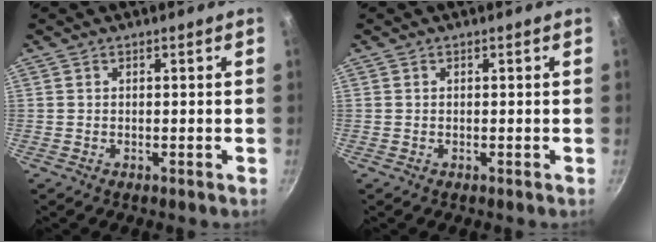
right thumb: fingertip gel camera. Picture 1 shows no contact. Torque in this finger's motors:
{"motor_torque": [0.13, 0.12, -0.08, 0.08, 0.03]}